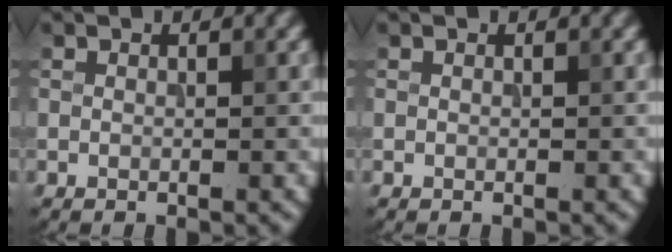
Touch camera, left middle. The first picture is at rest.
{"total": 0.0}